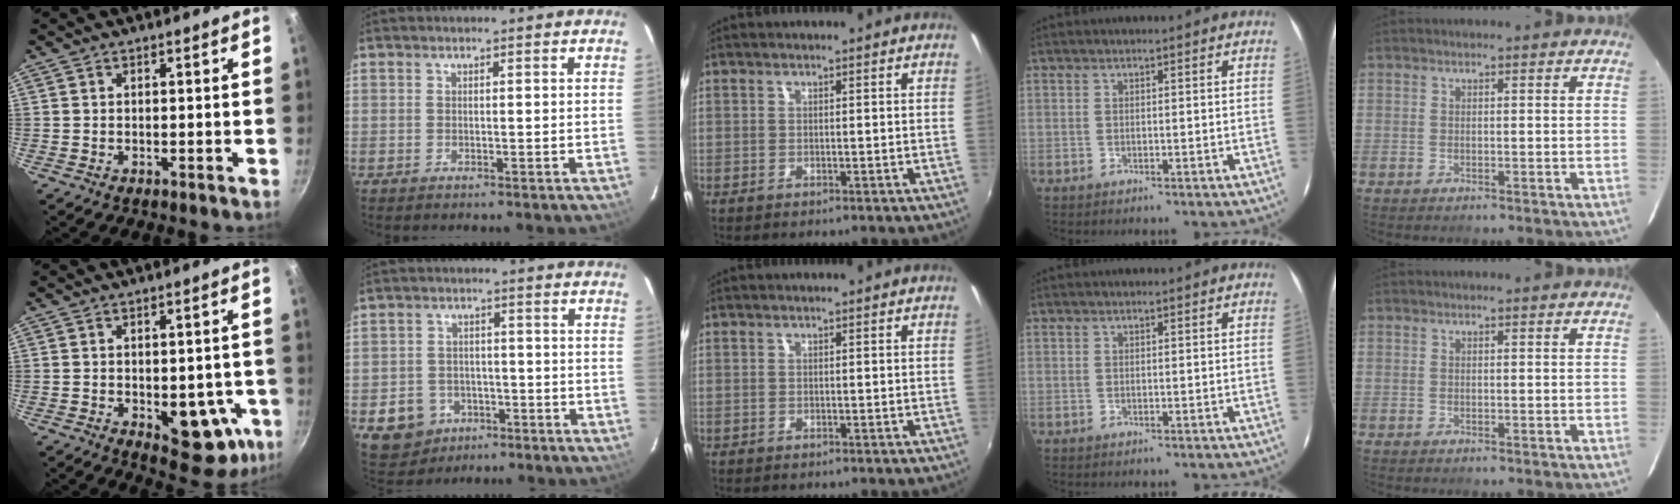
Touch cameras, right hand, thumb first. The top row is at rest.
{"thumb": {"total": 13.0, "force": [-3.6, 6.9, 10.4], "torque": [-0.080, 0.001, -0.035]}, "index": {"total": 8.7, "force": [-4.3, 7.2, 2.2], "torque": [-0.069, 0.019, -0.054]}}